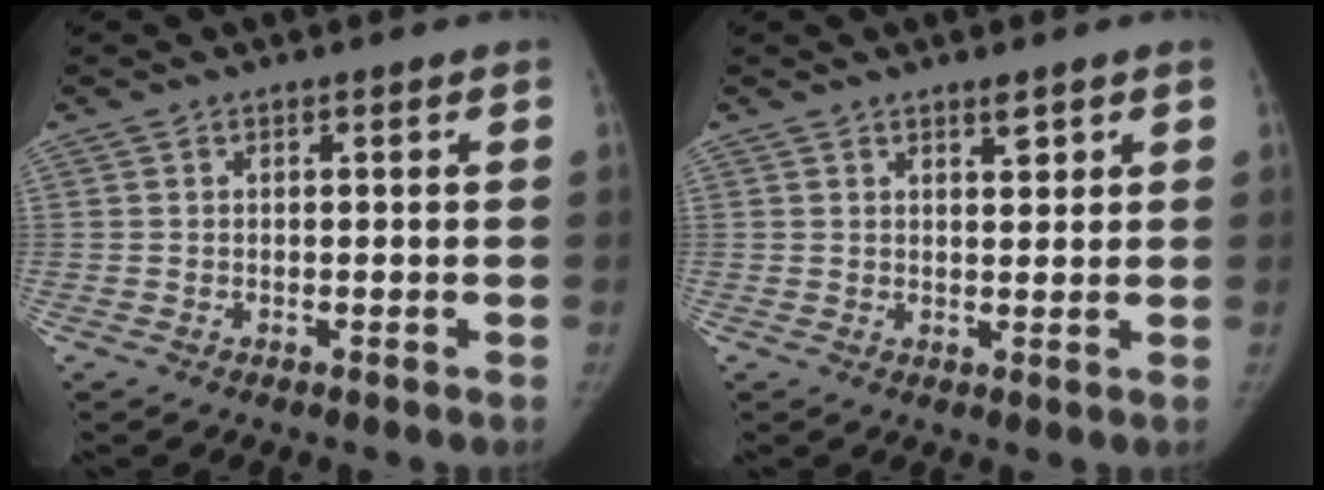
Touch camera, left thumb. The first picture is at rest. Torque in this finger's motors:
{"motor_torque": [-0.34, 0.15, 0.17, 0.14, 0.00]}